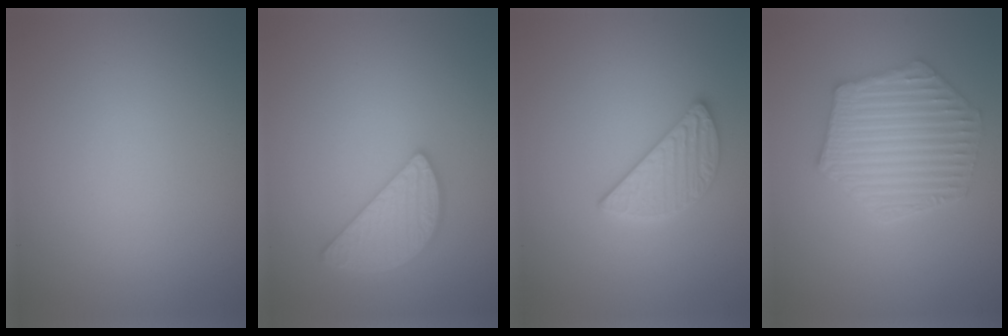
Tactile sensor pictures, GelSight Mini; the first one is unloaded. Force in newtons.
{"total": 3.7, "press": 3.2, "slide": 1.8}
{"total": 2.9, "press": 2.6, "slide": 1.1}
{"total": 5.9, "press": 4.9, "slide": 3.4}